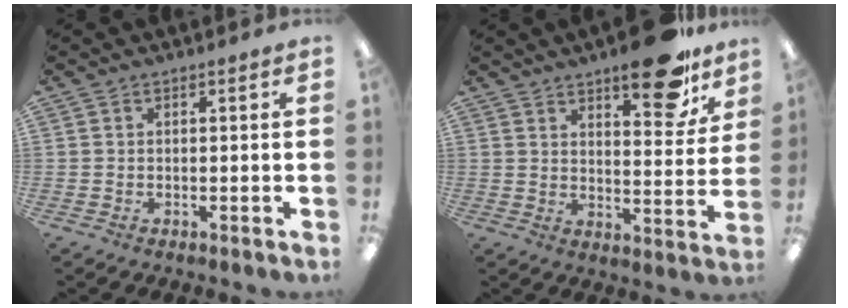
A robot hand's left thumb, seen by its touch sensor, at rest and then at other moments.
{"total": 15.3, "force": [10.9, 5.3, 9.3], "torque": [-0.103, -0.073, 0.176]}